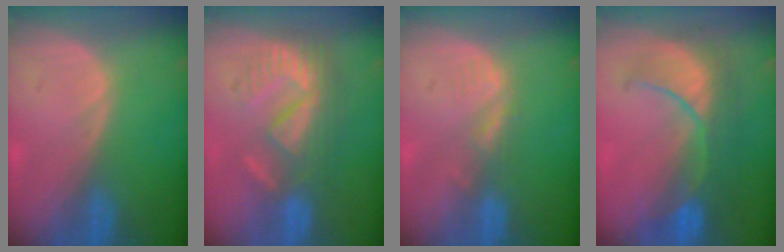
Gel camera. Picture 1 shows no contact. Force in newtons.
{"total": 9.5, "press": 8.2, "slide": 4.8}
{"total": 2.0, "press": 2.0, "slide": 0.3}
{"total": 8.6, "press": 8.5, "slide": 1.4}